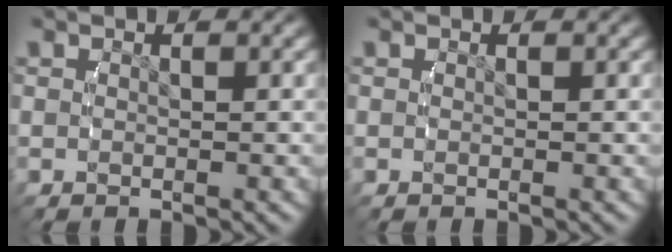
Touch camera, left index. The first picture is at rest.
{"total": 0.0}